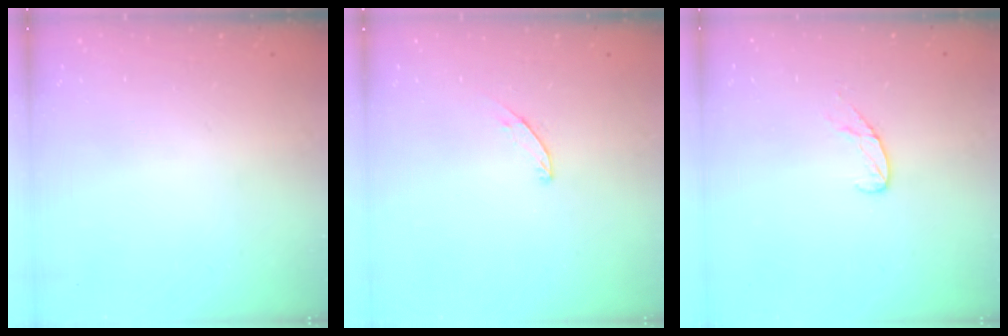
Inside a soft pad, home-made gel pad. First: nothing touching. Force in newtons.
{"total": 4.8, "press": 4.7, "slide": 0.3}
{"total": 6.0, "press": 5.9, "slide": 0.4}